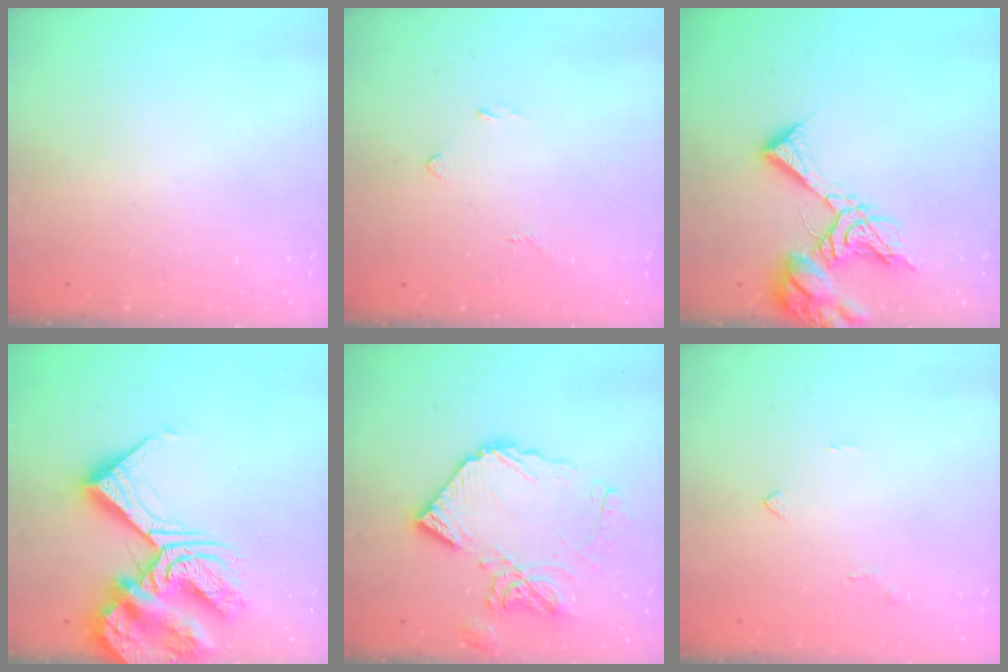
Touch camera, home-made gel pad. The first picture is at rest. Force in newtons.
{"total": 2.0, "press": 1.9, "slide": 0.8}
{"total": 11.8, "press": 11.6, "slide": 1.6}
{"total": 19.4, "press": 19.2, "slide": 2.3}
{"total": 15.1, "press": 15.0, "slide": 1.9}
{"total": 2.2, "press": 2.1, "slide": 0.5}